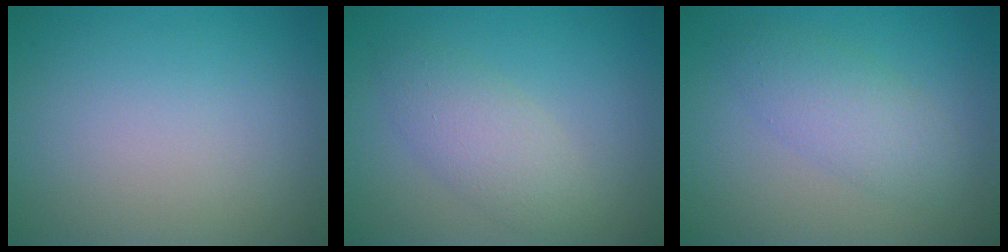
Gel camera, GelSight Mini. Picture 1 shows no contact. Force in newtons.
{"total": 3.3, "press": 3.3, "slide": 0.1}
{"total": 2.3, "press": 2.3, "slide": 0.2}